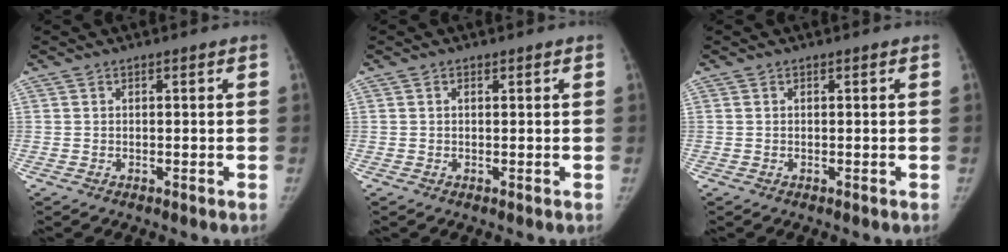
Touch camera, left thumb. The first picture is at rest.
{"total": 0.0}
{"total": 0.0}